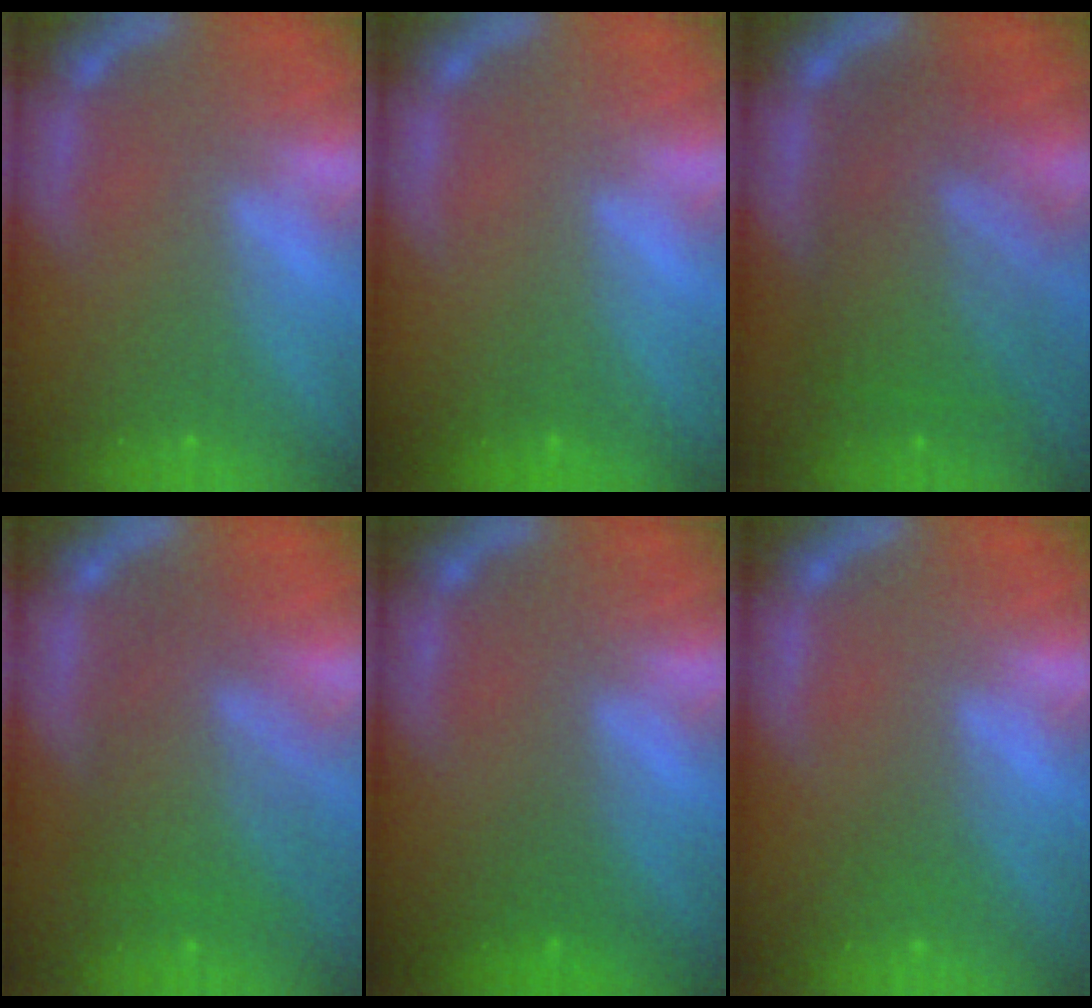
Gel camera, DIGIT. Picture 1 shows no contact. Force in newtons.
{"total": 0.0}
{"total": 9.0}
{"total": 7.6}
{"total": 1.0}
{"total": 1.0}